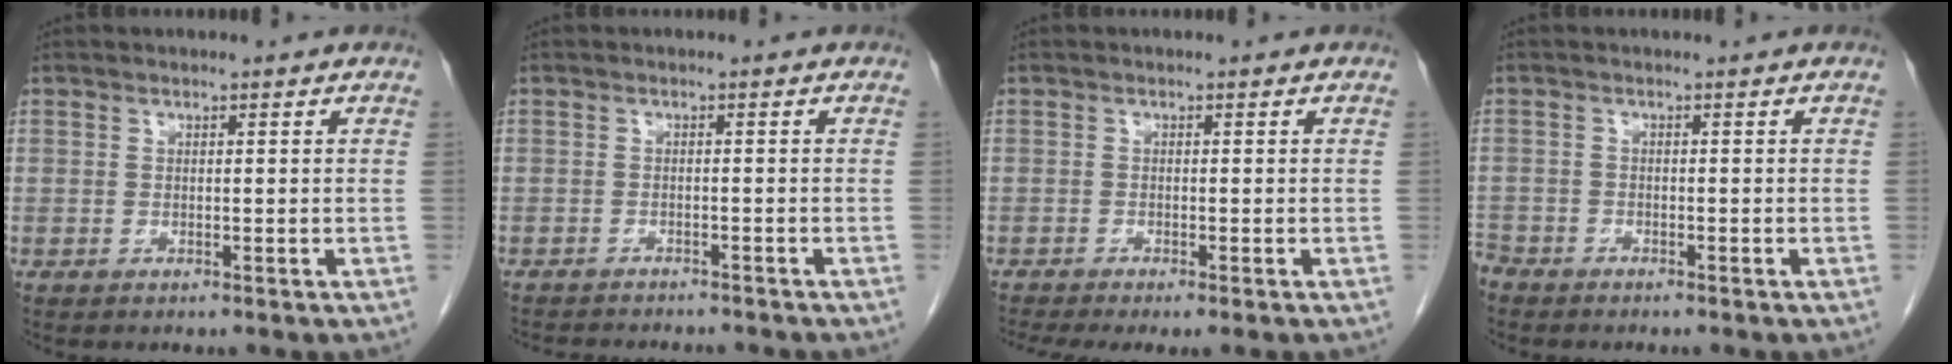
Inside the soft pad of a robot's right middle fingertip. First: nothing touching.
{"total": 8.9, "force": [-8.2, 1.9, 3.0], "torque": [-0.043, -0.006, -0.103]}
{"total": 5.5, "force": [-4.3, 0.4, 3.4], "torque": [-0.049, -0.012, -0.071]}
{"total": 2.9, "force": [-2.7, 1.2, 0.5], "torque": [-0.009, -0.003, -0.050]}